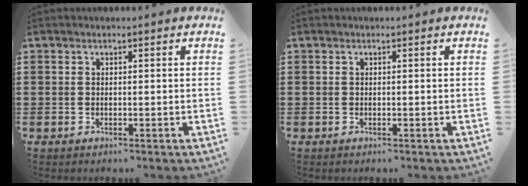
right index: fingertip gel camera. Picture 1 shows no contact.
{"total": 0.0}